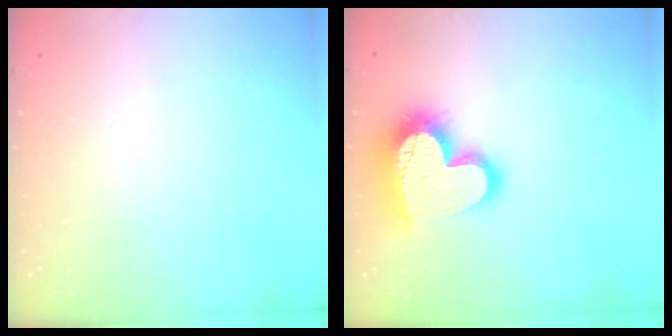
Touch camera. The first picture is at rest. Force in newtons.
{"total": 19.6, "press": 19.6, "slide": 1.8}